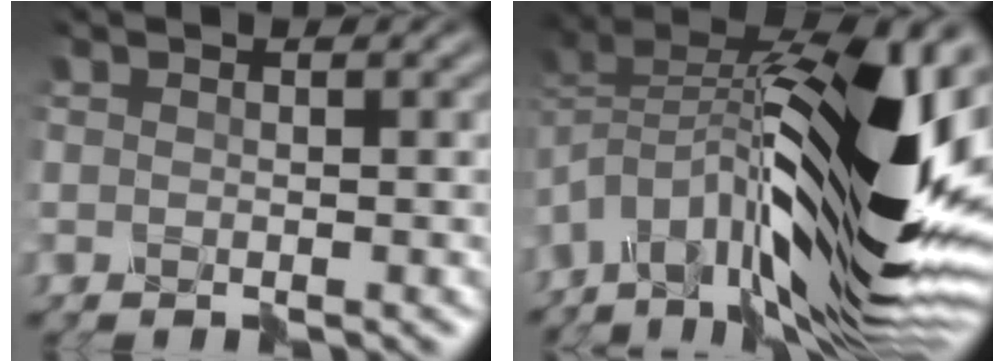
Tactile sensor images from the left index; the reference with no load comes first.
{"total": 16.5, "force": [-2.7, 7.6, 14.4], "torque": [-0.249, 0.009, -0.052]}